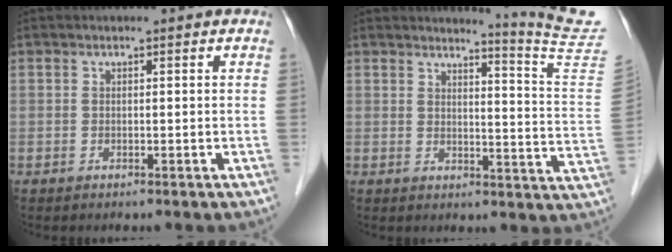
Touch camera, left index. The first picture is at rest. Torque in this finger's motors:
{"motor_torque": [-0.41, -0.15, -0.35, -0.03]}